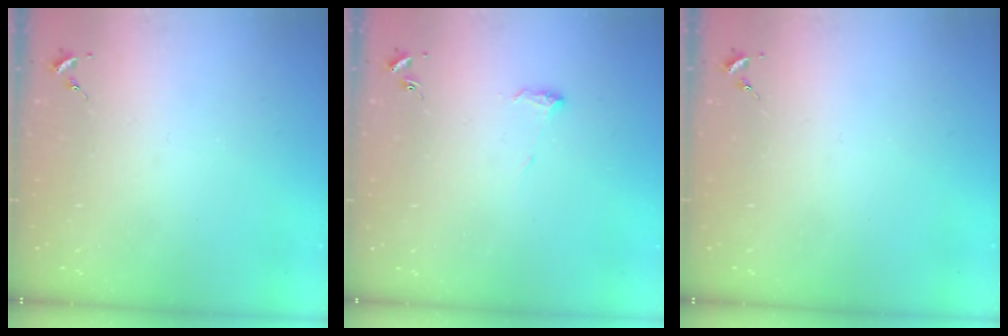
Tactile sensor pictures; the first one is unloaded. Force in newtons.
{"total": 5.8, "press": 5.7, "slide": 0.8}
{"total": 0.0}